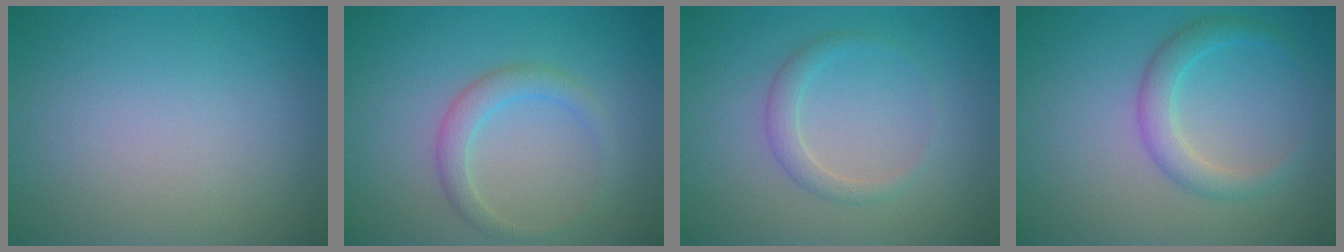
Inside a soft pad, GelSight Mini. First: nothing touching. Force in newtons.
{"total": 2.1, "press": 2.1, "slide": 0.1}
{"total": 1.7, "press": 1.7, "slide": 0.0}
{"total": 2.6, "press": 2.6, "slide": 0.0}